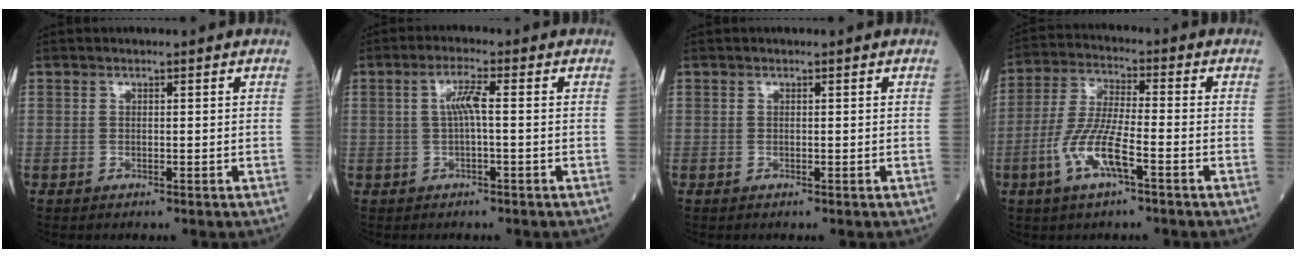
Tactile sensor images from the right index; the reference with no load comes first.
{"total": 3.3, "force": [0.2, 0.3, 3.3], "torque": [-0.067, 0.007, 0.004]}
{"total": 0.0}
{"total": 9.0, "force": [-3.7, 1.5, 8.0], "torque": [-0.171, -0.003, -0.073]}